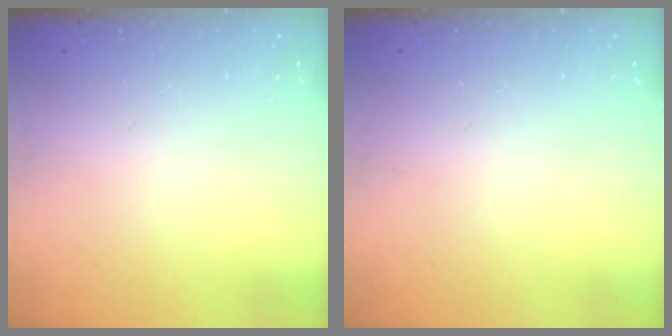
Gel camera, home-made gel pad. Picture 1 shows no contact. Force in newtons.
{"total": 0.0}